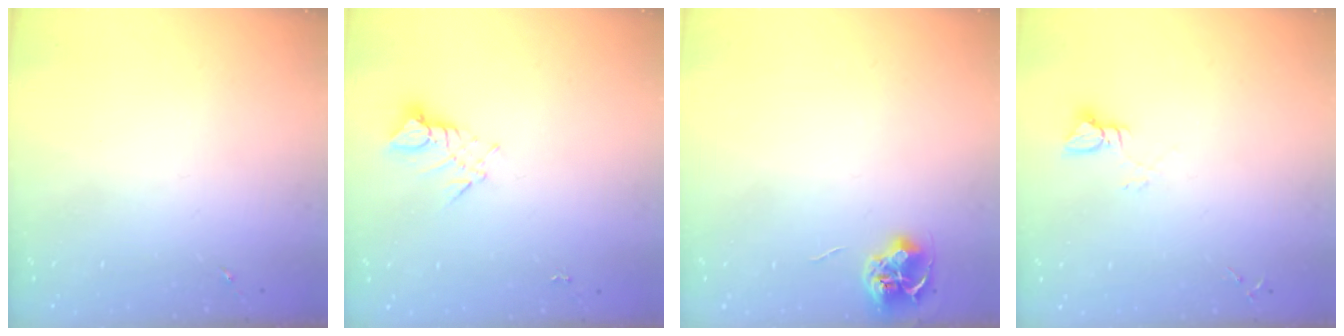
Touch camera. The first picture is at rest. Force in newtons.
{"total": 4.2, "press": 4.2, "slide": 0.2}
{"total": 7.1, "press": 7.1, "slide": 0.4}
{"total": 3.8, "press": 3.8, "slide": 0.5}